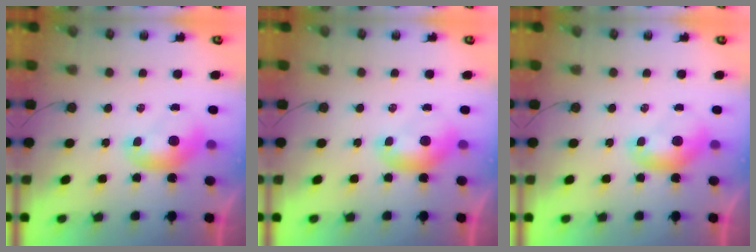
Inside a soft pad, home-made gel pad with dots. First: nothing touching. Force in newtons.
{"total": 0.0}
{"total": 0.0}